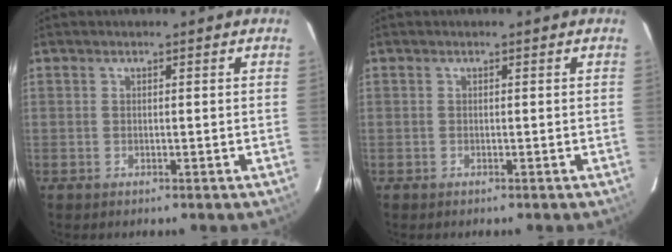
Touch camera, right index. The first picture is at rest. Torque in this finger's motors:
{"motor_torque": [0.09, 0.05, 0.00, -0.03]}